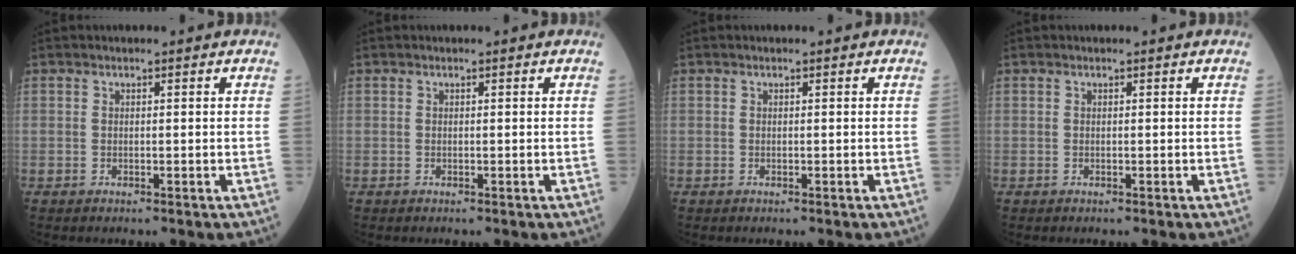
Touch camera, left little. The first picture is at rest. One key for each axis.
{"total": 0.0}
{"total": 0.0}
{"total": 0.0}